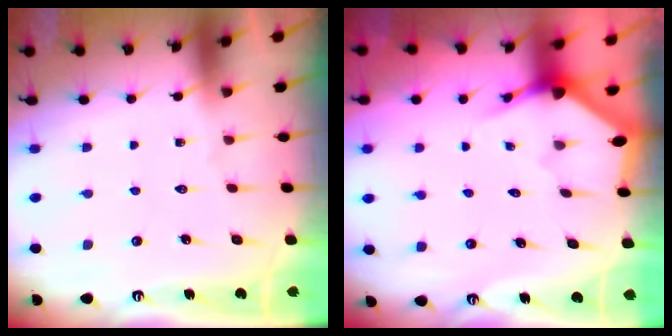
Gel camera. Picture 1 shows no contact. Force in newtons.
{"total": 2.9, "press": 2.9, "slide": 0.2}